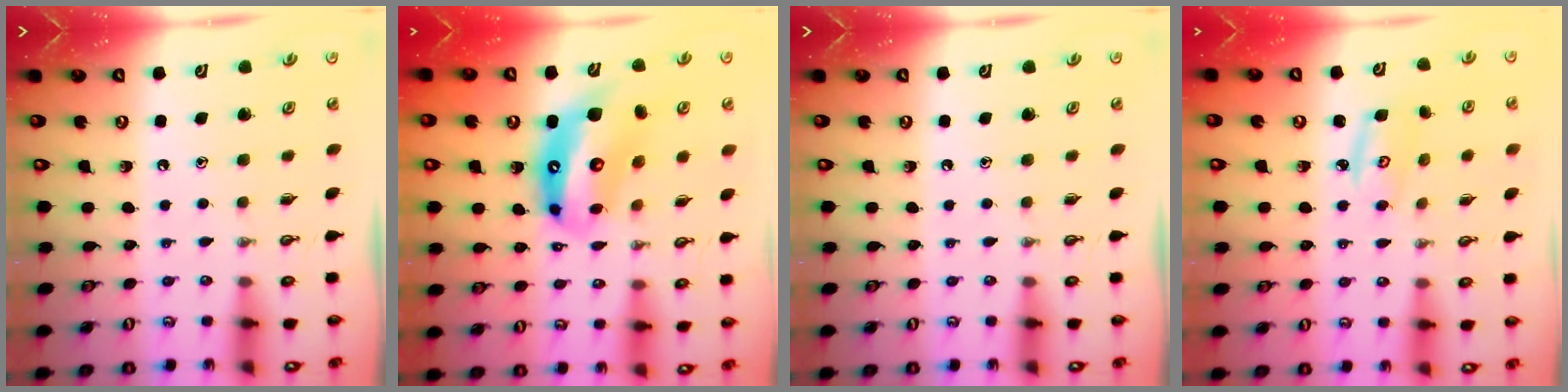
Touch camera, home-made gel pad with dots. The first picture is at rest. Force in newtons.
{"total": 15.5, "press": 15.4, "slide": 1.4}
{"total": 0.0}
{"total": 3.4, "press": 3.4, "slide": 0.3}